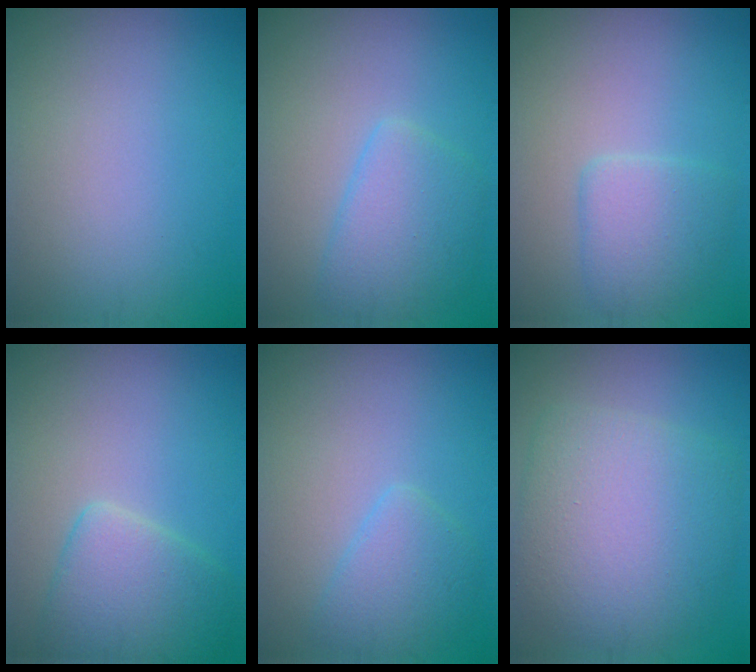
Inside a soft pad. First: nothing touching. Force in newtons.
{"total": 3.9, "press": 3.9, "slide": 0.3}
{"total": 2.9, "press": 2.9, "slide": 0.3}
{"total": 4.3, "press": 4.3, "slide": 0.2}
{"total": 2.6, "press": 2.6, "slide": 0.2}
{"total": 8.8, "press": 8.8, "slide": 0.2}